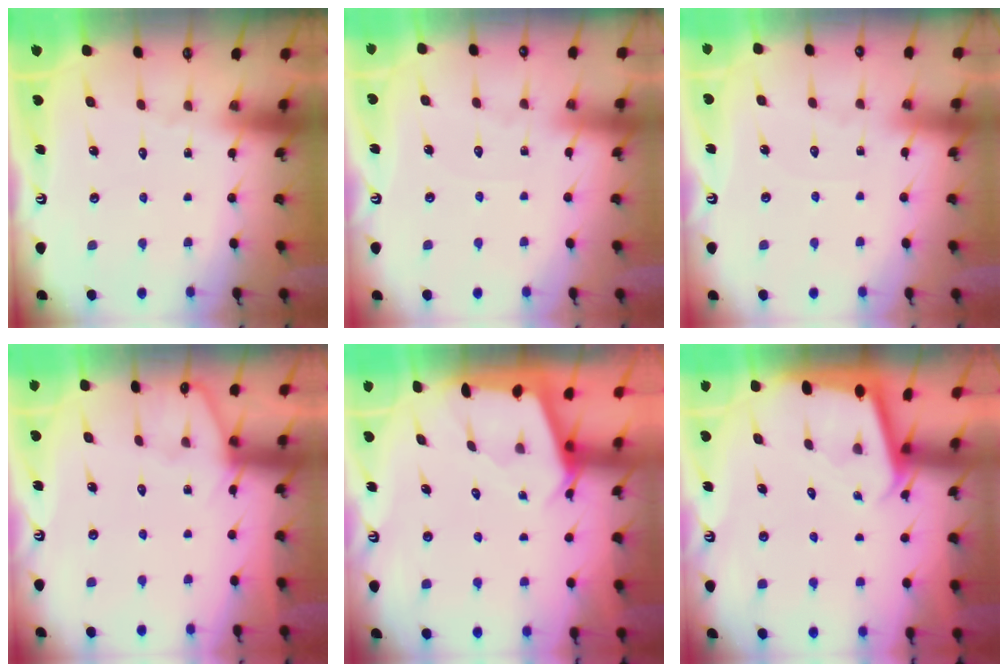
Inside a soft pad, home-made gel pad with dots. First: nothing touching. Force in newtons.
{"total": 3.0, "press": 2.9, "slide": 0.4}
{"total": 3.0, "press": 2.9, "slide": 0.4}
{"total": 3.9, "press": 3.8, "slide": 0.5}
{"total": 2.6, "press": 2.5, "slide": 0.3}
{"total": 1.9, "press": 1.9, "slide": 0.1}